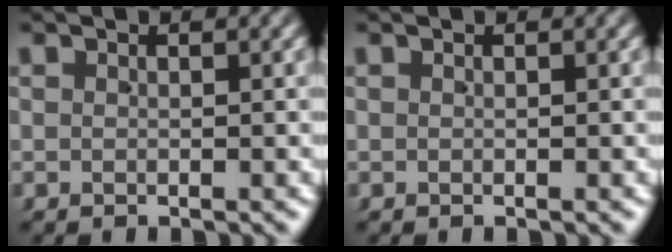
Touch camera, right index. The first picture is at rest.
{"total": 0.0}